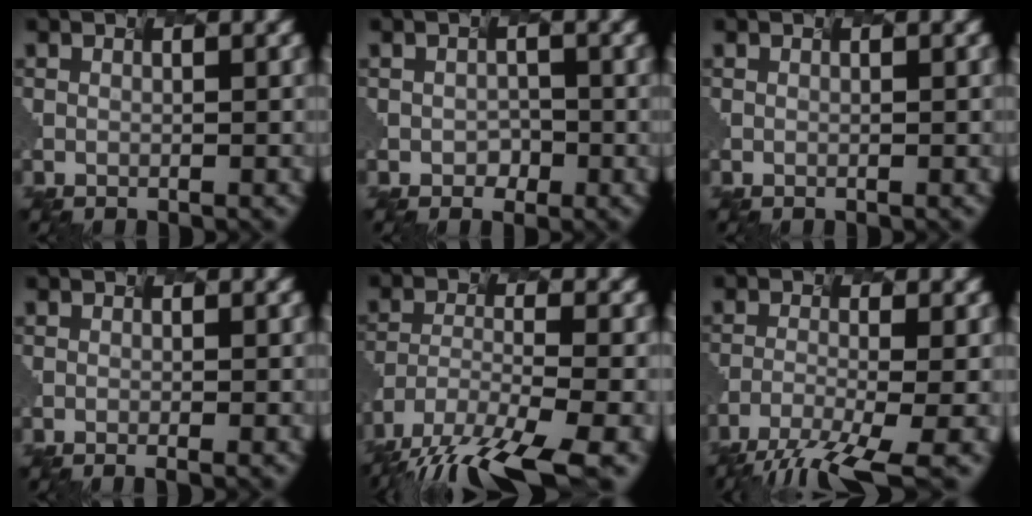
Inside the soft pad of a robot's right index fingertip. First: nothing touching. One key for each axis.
{"total": 1.6, "fx": -1.2, "fy": -0.2, "fz": -1.1, "tx": -0.011, "ty": -0.014, "tz": 0.006}
{"total": 0.0}
{"total": 1.4, "fx": -0.6, "fy": 0.3, "fz": 1.3, "tx": -0.006, "ty": 0.002, "tz": -0.006}
{"total": 11.6, "fx": -9.7, "fy": 1.9, "fz": 6.1, "tx": -0.161, "ty": -0.038, "tz": -0.134}
{"total": 6.4, "fx": -5.2, "fy": 0.0, "fz": 3.7, "tx": -0.080, "ty": -0.014, "tz": -0.077}